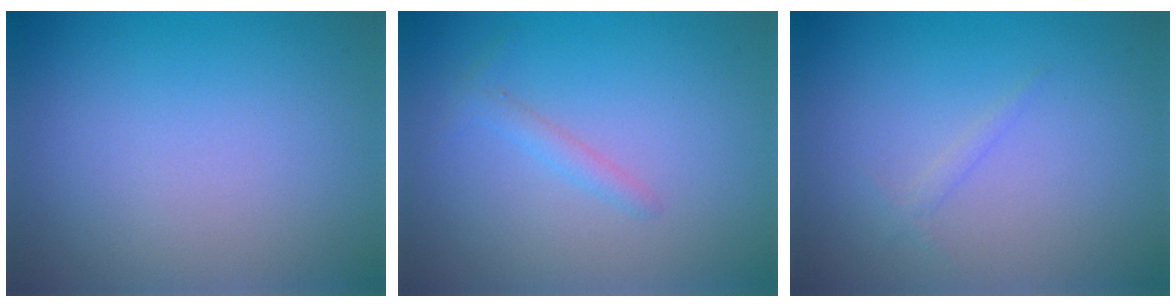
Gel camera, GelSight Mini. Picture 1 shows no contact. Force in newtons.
{"total": 1.2, "press": 1.2, "slide": 0.1}
{"total": 0.6, "press": 0.6, "slide": 0.1}